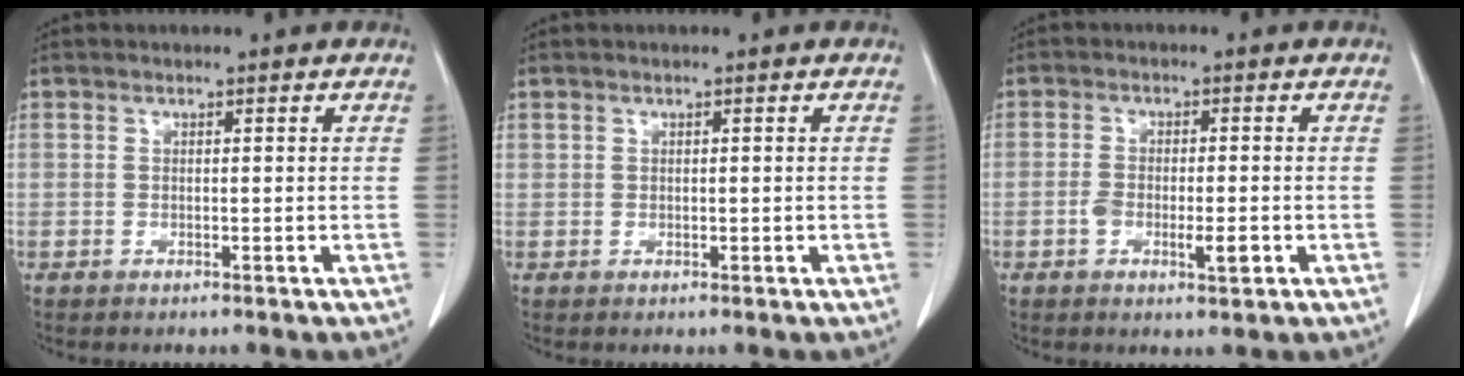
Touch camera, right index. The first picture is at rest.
{"total": 0.6, "force": [0.3, 0.4, 0.3], "torque": [-0.002, 0.001, 0.006]}
{"total": 4.8, "force": [-1.5, 1.6, 4.3], "torque": [-0.070, -0.002, -0.019]}